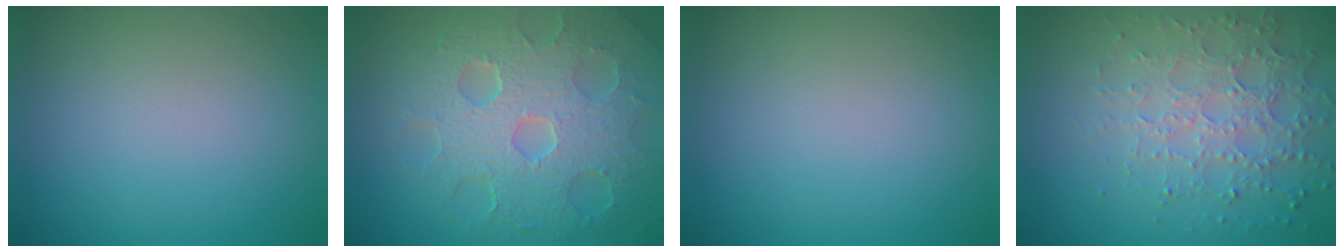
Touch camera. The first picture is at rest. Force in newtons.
{"total": 8.6, "press": 5.8, "slide": 6.4}
{"total": 0.0}
{"total": 4.3, "press": 4.2, "slide": 1.1}